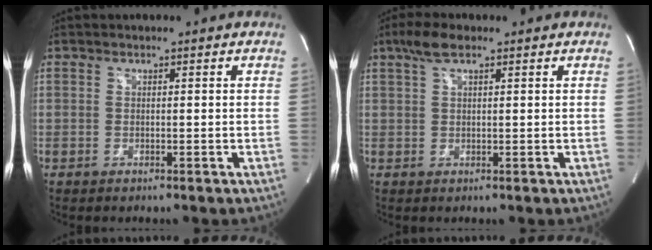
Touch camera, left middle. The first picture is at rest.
{"total": 4.0, "force": [2.5, 1.1, 2.8], "torque": [-0.066, 0.018, 0.051]}